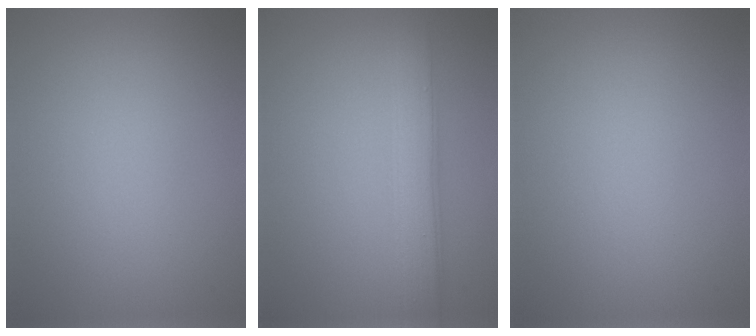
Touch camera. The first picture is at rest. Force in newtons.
{"total": 3.7, "press": 3.7, "slide": 0.1}
{"total": 0.0}